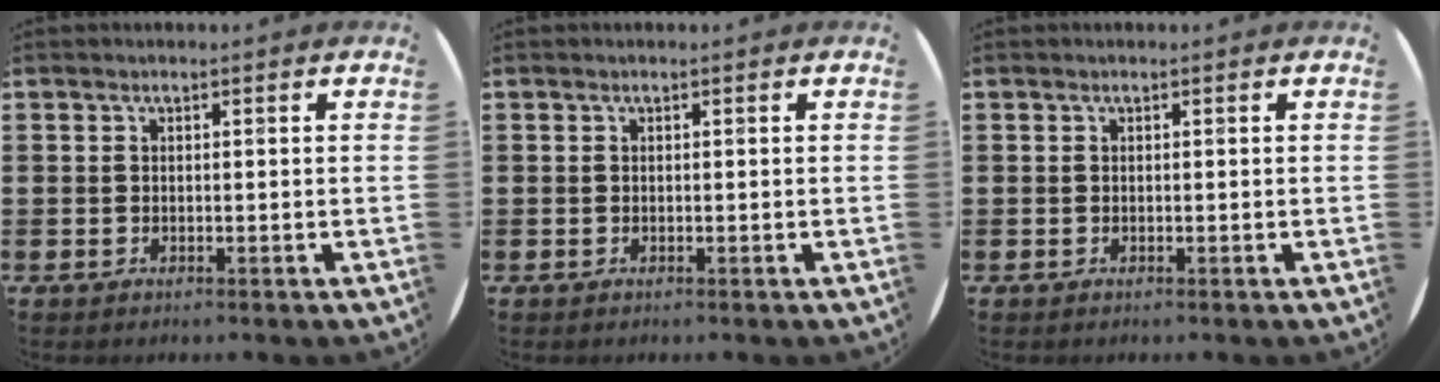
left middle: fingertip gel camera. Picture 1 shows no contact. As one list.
[{"total": 0.0}, {"total": 0.0}]